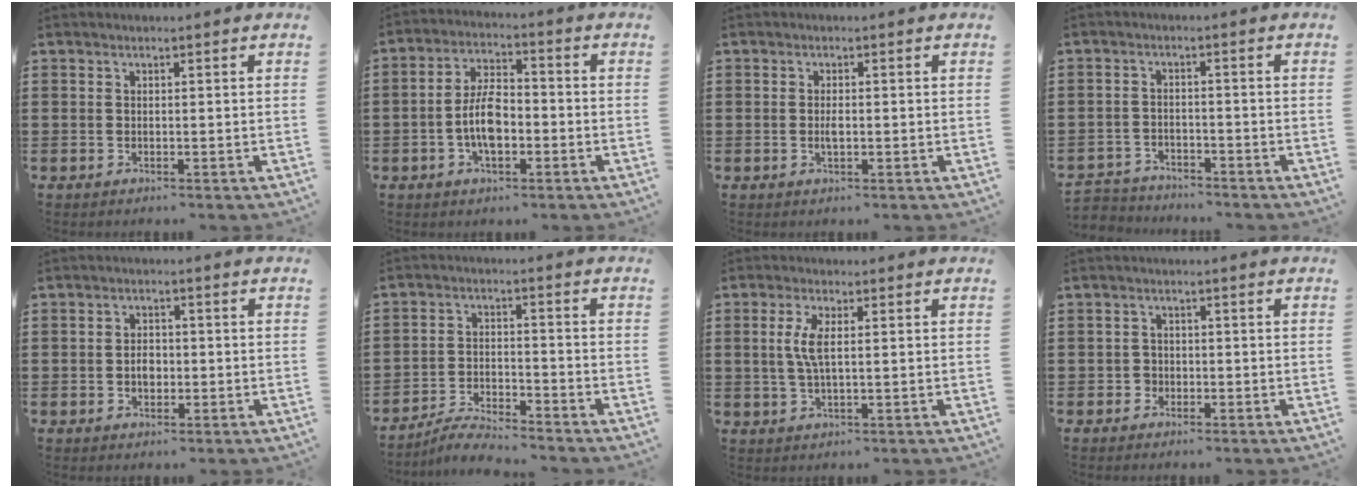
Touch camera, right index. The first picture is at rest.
{"total": 7.3, "force": [-1.8, 3.4, 6.1], "torque": [-0.142, 0.000, -0.041]}
{"total": 1.8, "force": [-0.2, 0.7, 1.6], "torque": [-0.030, 0.002, -0.005]}
{"total": 3.0, "force": [-2.9, 0.5, -0.3], "torque": [-0.004, 0.000, -0.065]}
{"total": 2.7, "force": [-0.3, 1.9, 1.9], "torque": [-0.032, 0.002, -0.009]}
{"total": 4.6, "force": [-4.5, 0.2, 1.0], "torque": [-0.025, 0.002, -0.090]}
{"total": 4.2, "force": [0.6, 1.0, 4.0], "torque": [-0.093, -0.003, 0.004]}
{"total": 1.5, "force": [-0.7, 1.4, 0.3], "torque": [-0.009, 0.002, -0.016]}